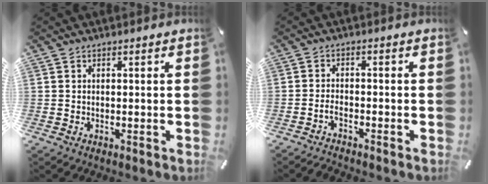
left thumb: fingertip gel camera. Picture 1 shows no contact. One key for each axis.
{"total": 2.4, "fx": -1.9, "fy": 0.7, "fz": 1.3, "tx": -0.021, "ty": 0.010, "tz": -0.036}